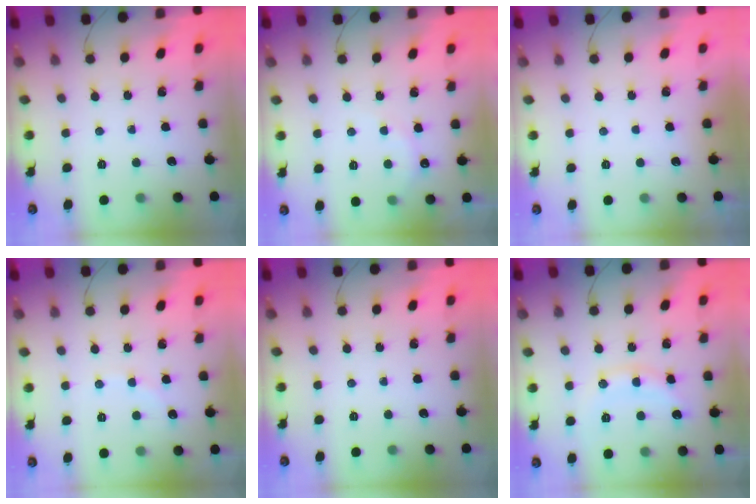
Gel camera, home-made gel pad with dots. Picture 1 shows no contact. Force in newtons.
{"total": 6.2, "press": 6.1, "slide": 1.1}
{"total": 3.0, "press": 3.0, "slide": 0.1}
{"total": 4.1, "press": 4.0, "slide": 0.6}
{"total": 0.0}
{"total": 12.2, "press": 12.2, "slide": 0.4}